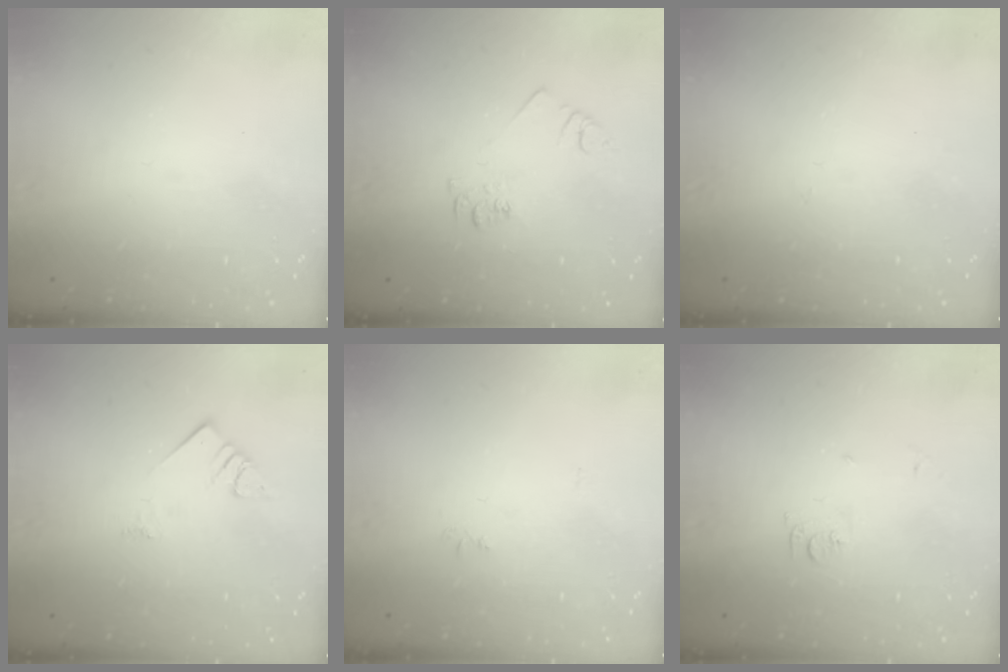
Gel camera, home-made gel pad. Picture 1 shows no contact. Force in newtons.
{"total": 5.5, "press": 5.5, "slide": 0.5}
{"total": 2.8, "press": 2.8, "slide": 0.4}
{"total": 3.6, "press": 3.6, "slide": 0.5}
{"total": 4.3, "press": 4.3, "slide": 0.6}
{"total": 5.7, "press": 5.7, "slide": 0.6}